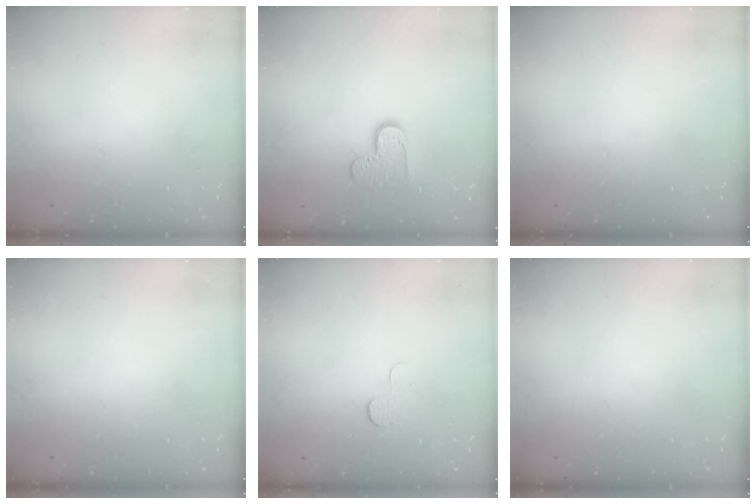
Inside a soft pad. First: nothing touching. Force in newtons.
{"total": 7.0, "press": 7.0, "slide": 0.3}
{"total": 0.0}
{"total": 0.0}
{"total": 3.9, "press": 3.9, "slide": 0.4}
{"total": 0.0}